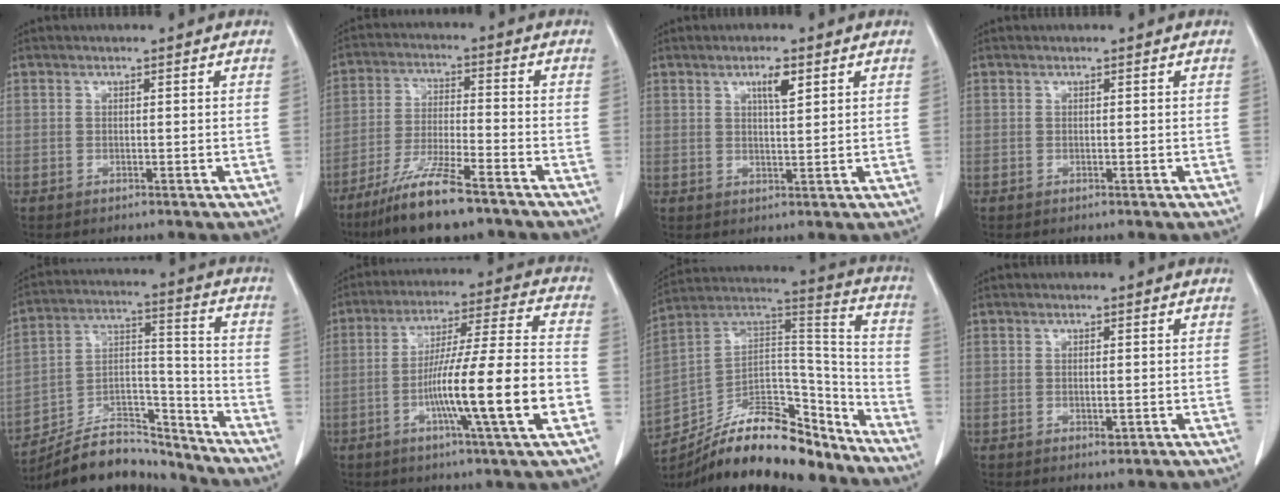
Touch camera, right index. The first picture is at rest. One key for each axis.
{"total": 11.2, "fx": -8.2, "fy": 1.1, "fz": 7.6, "tx": -0.146, "ty": -0.030, "tz": -0.150}
{"total": 3.4, "fx": 1.8, "fy": 0.6, "fz": 2.9, "tx": -0.050, "ty": -0.001, "tz": 0.029}
{"total": 0.0}
{"total": 15.8, "fx": -14.6, "fy": 4.4, "fz": 3.9, "tx": -0.059, "ty": 0.045, "tz": -0.243}
{"total": 16.7, "fx": -4.9, "fy": -0.3, "fz": 16.0, "tx": -0.267, "ty": -0.002, "tz": -0.083}
{"total": 23.2, "fx": -18.7, "fy": 7.3, "fz": 11.8, "tx": -0.204, "ty": 0.040, "tz": -0.312}
{"total": 1.2, "fx": -0.3, "fy": 0.4, "fz": 1.1, "tx": -0.017, "ty": -0.004, "tz": -0.001}